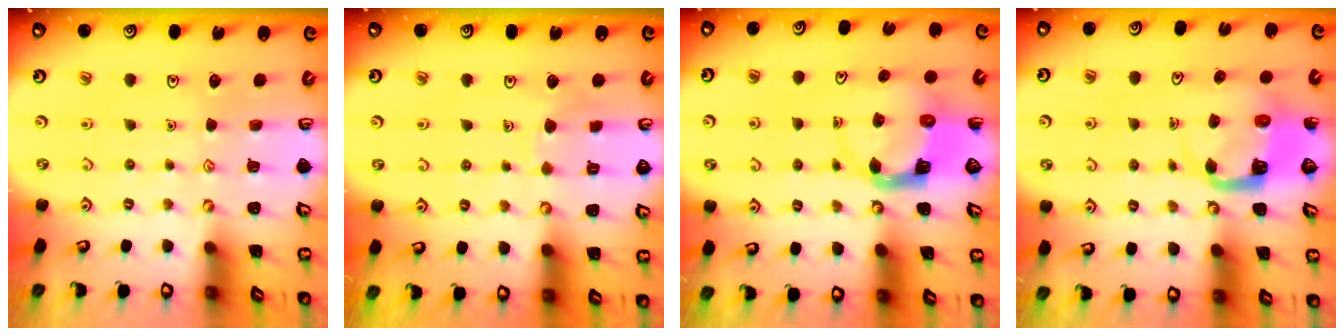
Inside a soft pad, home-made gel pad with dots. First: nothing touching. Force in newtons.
{"total": 4.9, "press": 4.8, "slide": 0.4}
{"total": 3.9, "press": 3.9, "slide": 0.6}
{"total": 5.0, "press": 4.9, "slide": 0.5}